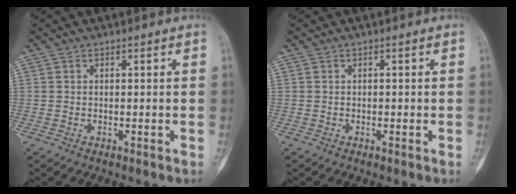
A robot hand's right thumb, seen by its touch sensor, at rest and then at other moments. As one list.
[{"total": 0.0}]